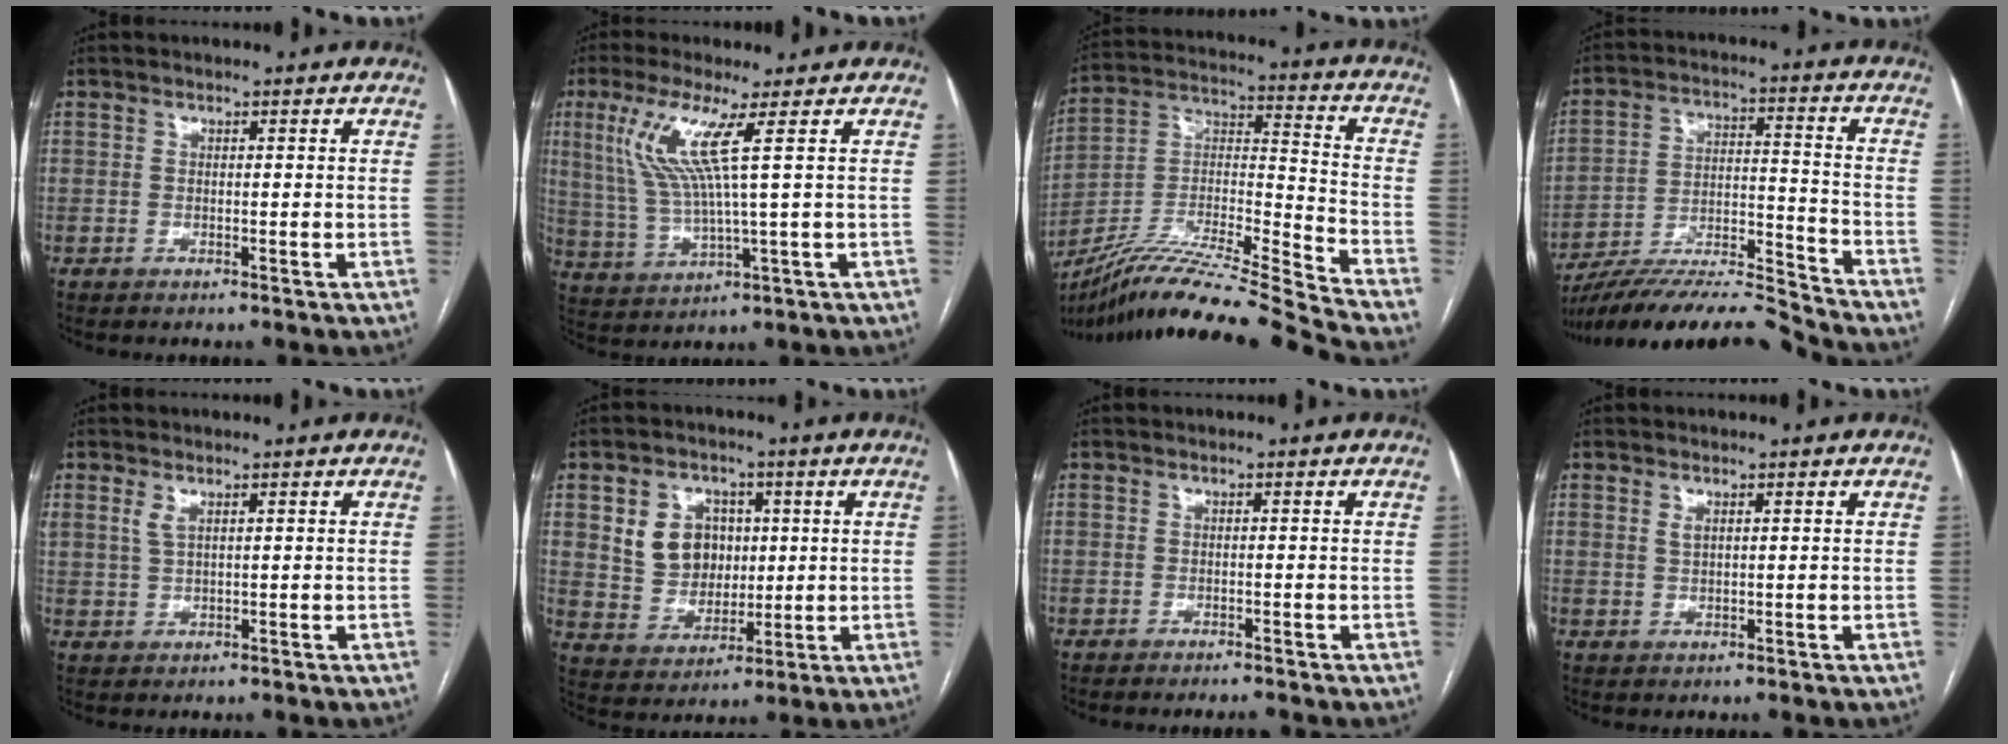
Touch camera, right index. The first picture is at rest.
{"total": 8.9, "force": [3.3, -0.6, 8.3], "torque": [-0.186, 0.000, 0.070]}
{"total": 21.5, "force": [-18.9, -2.3, 10.0], "torque": [-0.196, -0.004, -0.334]}
{"total": 15.4, "force": [-14.7, -0.3, 4.8], "torque": [-0.082, 0.023, -0.256]}
{"total": 1.9, "force": [1.1, 0.6, 1.4], "torque": [-0.036, 0.002, 0.029]}
{"total": 8.7, "force": [2.4, 7.1, 4.4], "torque": [-0.089, 0.021, 0.056]}
{"total": 1.1, "force": [-1.1, 0.0, 0.4], "torque": [-0.006, -0.003, -0.014]}
{"total": 1.0, "force": [0.6, 0.3, 0.7], "torque": [-0.015, -0.001, 0.012]}